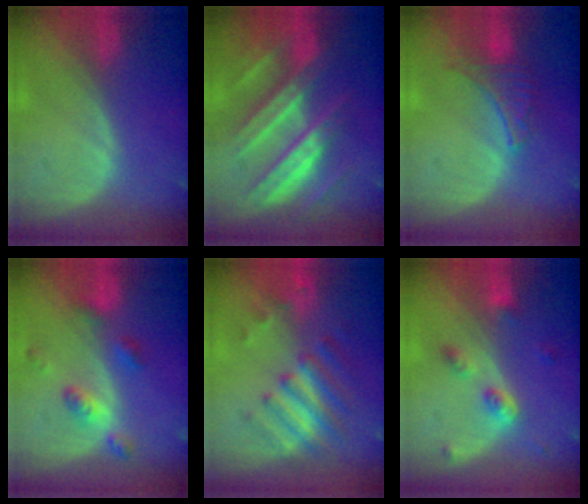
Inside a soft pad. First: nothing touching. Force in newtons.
{"total": 11.4, "press": 11.3, "slide": 1.0}
{"total": 5.0, "press": 5.0, "slide": 0.4}
{"total": 5.9, "press": 5.1, "slide": 2.9}
{"total": 8.0, "press": 7.2, "slide": 3.6}
{"total": 4.2, "press": 4.1, "slide": 0.8}